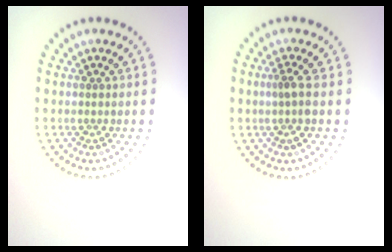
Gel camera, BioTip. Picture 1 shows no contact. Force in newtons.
{"total": 1.4, "press": 1.1, "slide": 0.9}